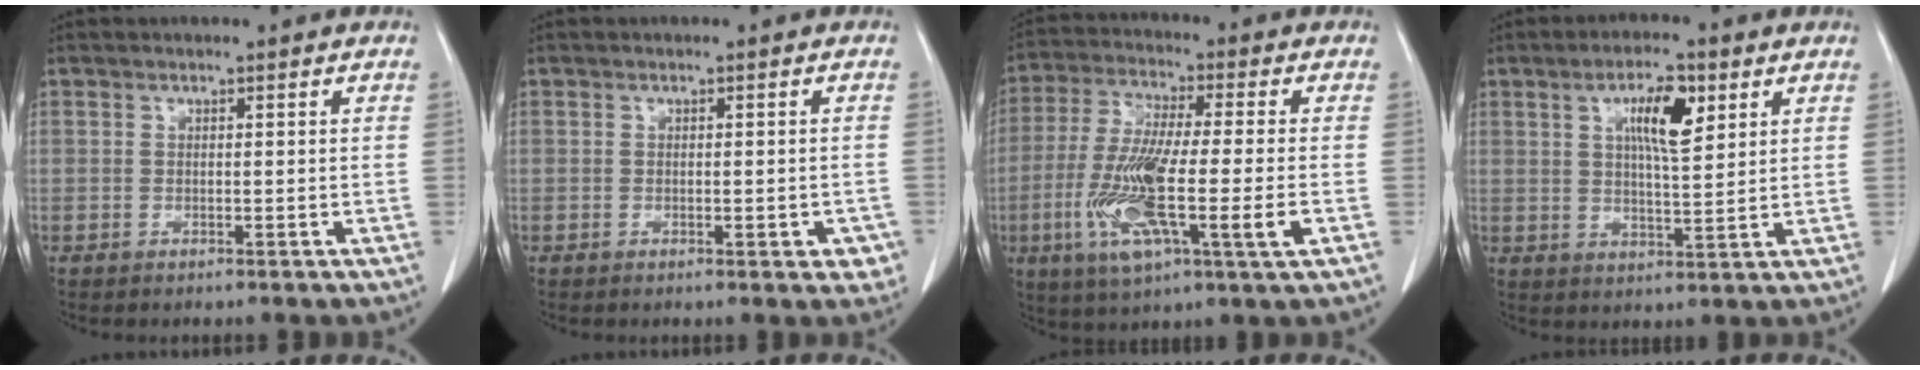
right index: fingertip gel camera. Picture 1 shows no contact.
{"total": 3.1, "force": [-1.3, 1.1, 2.5], "torque": [-0.021, 0.000, -0.013]}
{"total": 15.5, "force": [-3.9, 1.5, 15.0], "torque": [-0.295, -0.022, -0.071]}
{"total": 7.5, "force": [3.1, 1.8, 6.6], "torque": [-0.114, 0.002, 0.051]}